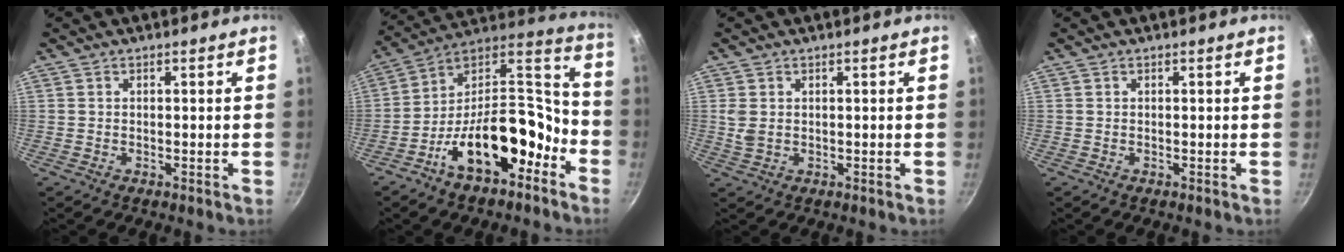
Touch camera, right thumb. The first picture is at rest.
{"total": 21.8, "force": [-10.0, 11.5, 15.6], "torque": [-0.202, 0.096, -0.175]}
{"total": 2.8, "force": [0.5, 1.9, 1.9], "torque": [-0.037, -0.001, 0.014]}
{"total": 0.0}